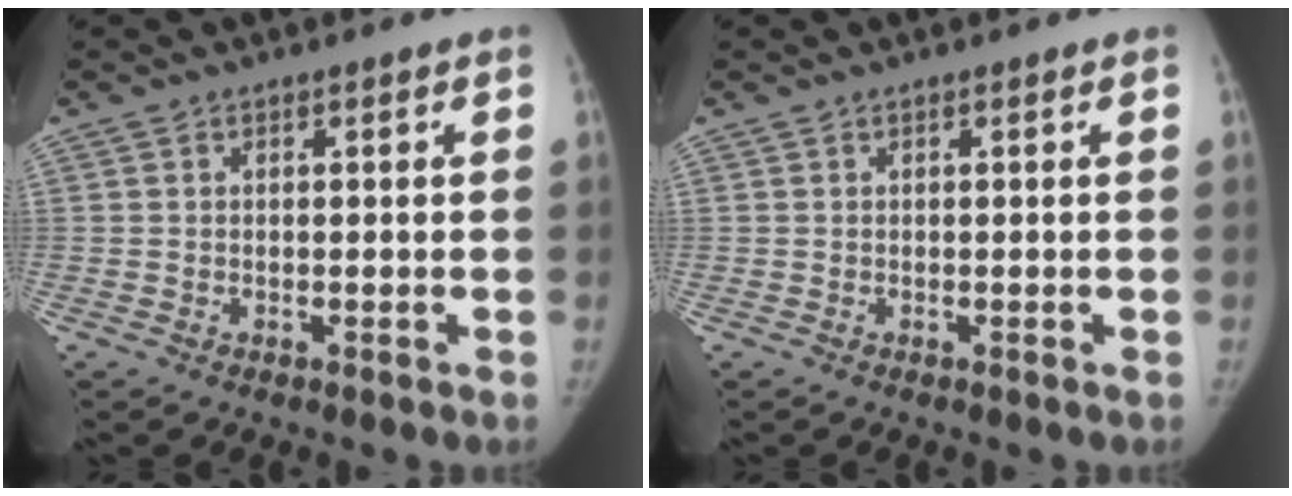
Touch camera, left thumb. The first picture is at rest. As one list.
[{"total": 0.0}]